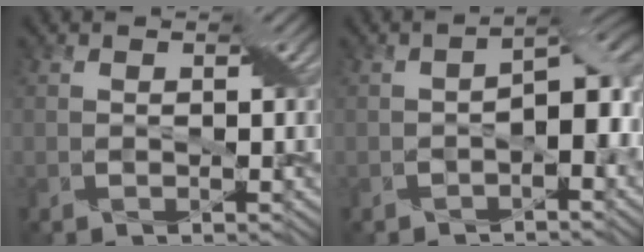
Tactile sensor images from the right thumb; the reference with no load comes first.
{"total": 4.8, "force": [-1.3, 2.1, 4.2], "torque": [-0.059, 0.008, -0.023]}